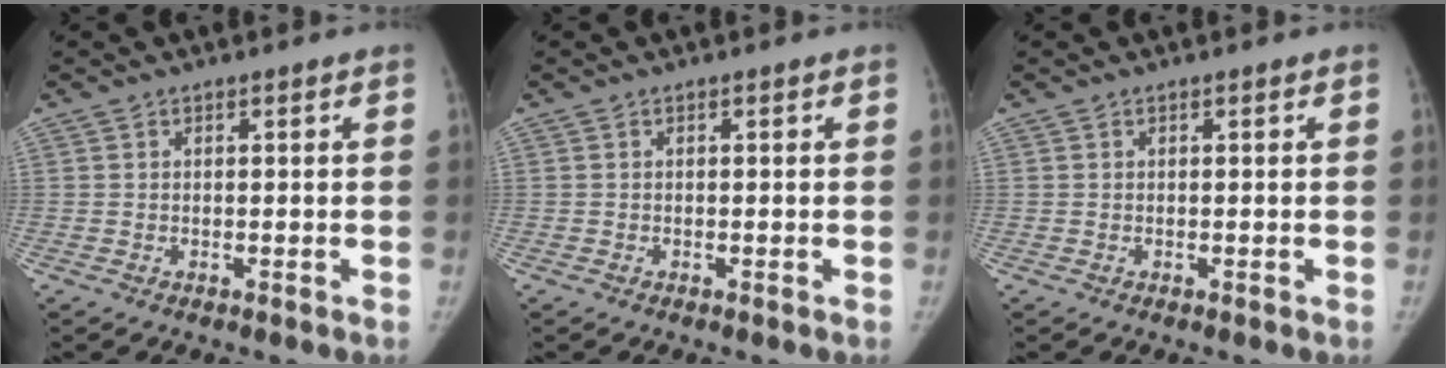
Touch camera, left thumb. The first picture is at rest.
{"total": 0.0}
{"total": 0.0}